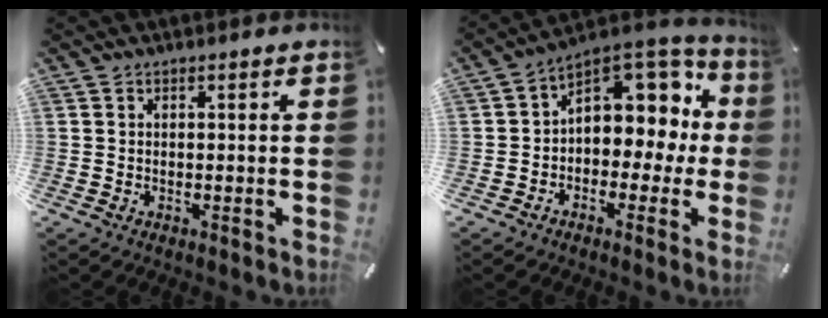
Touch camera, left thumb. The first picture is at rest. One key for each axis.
{"total": 9.1, "fx": 3.6, "fy": 7.1, "fz": 4.3, "tx": -0.052, "ty": -0.038, "tz": 0.067}